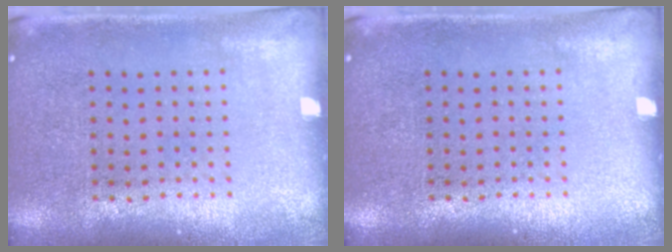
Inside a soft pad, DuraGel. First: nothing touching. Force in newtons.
{"total": 0.0}